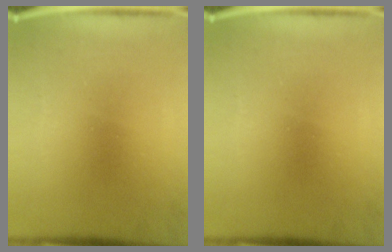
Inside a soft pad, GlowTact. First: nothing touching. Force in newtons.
{"total": 0.0}